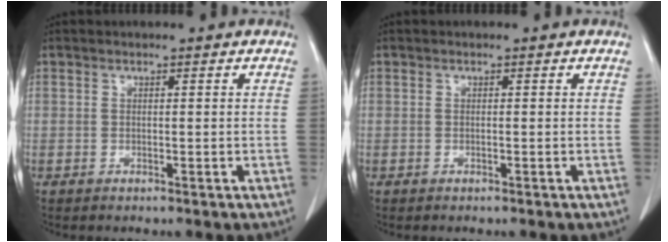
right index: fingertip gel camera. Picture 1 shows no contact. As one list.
[{"total": 0.0}]